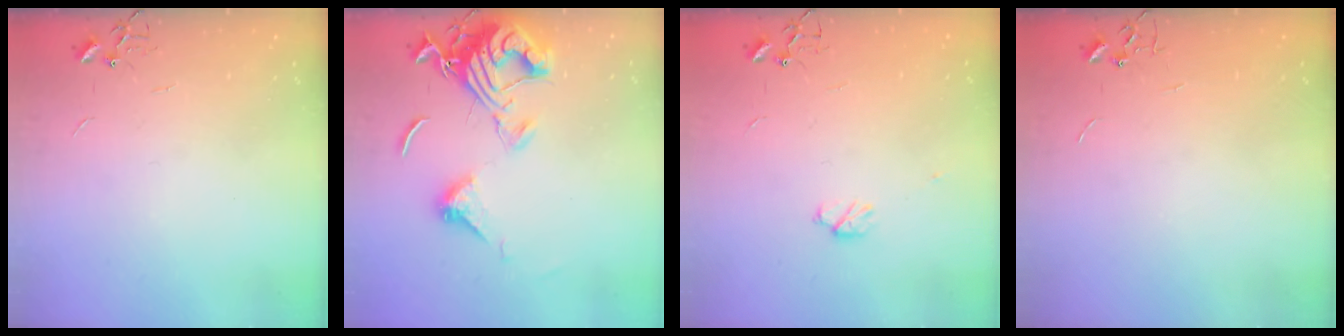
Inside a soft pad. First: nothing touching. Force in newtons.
{"total": 14.7, "press": 14.6, "slide": 1.5}
{"total": 4.3, "press": 4.1, "slide": 1.2}
{"total": 0.0}